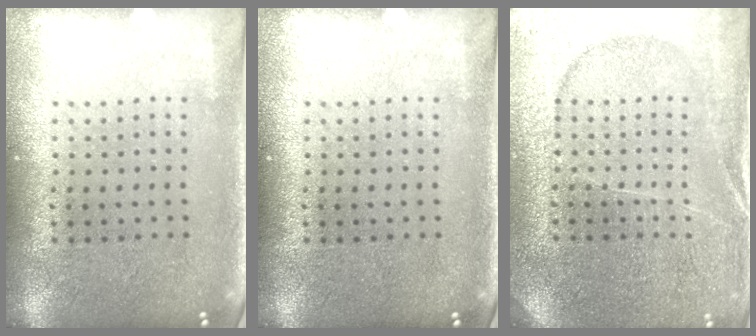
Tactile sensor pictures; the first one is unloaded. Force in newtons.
{"total": 0.0}
{"total": 3.4, "press": 3.4, "slide": 0.7}